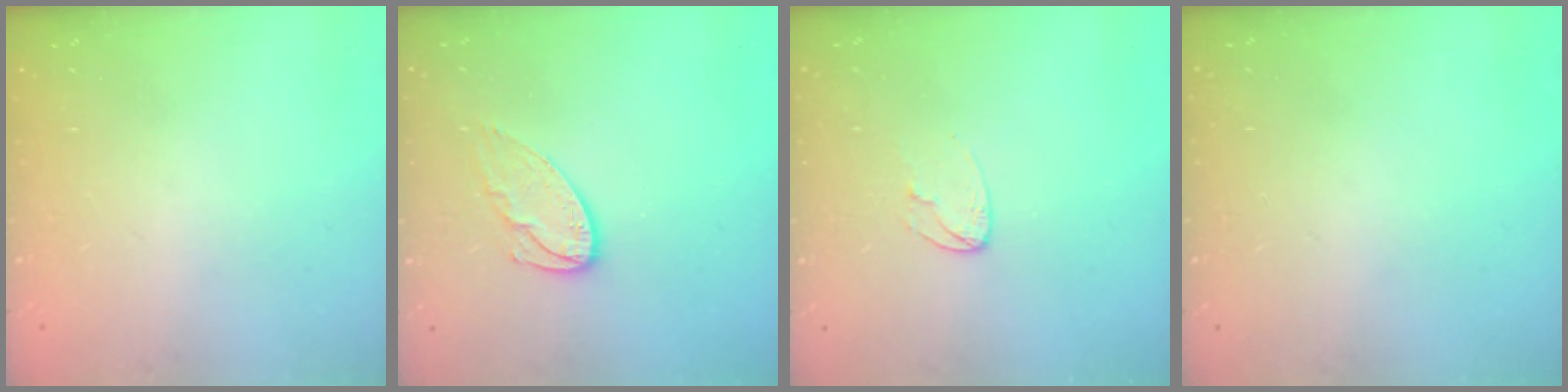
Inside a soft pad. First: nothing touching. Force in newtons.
{"total": 9.1, "press": 9.1, "slide": 0.5}
{"total": 5.5, "press": 5.5, "slide": 0.3}
{"total": 0.0}